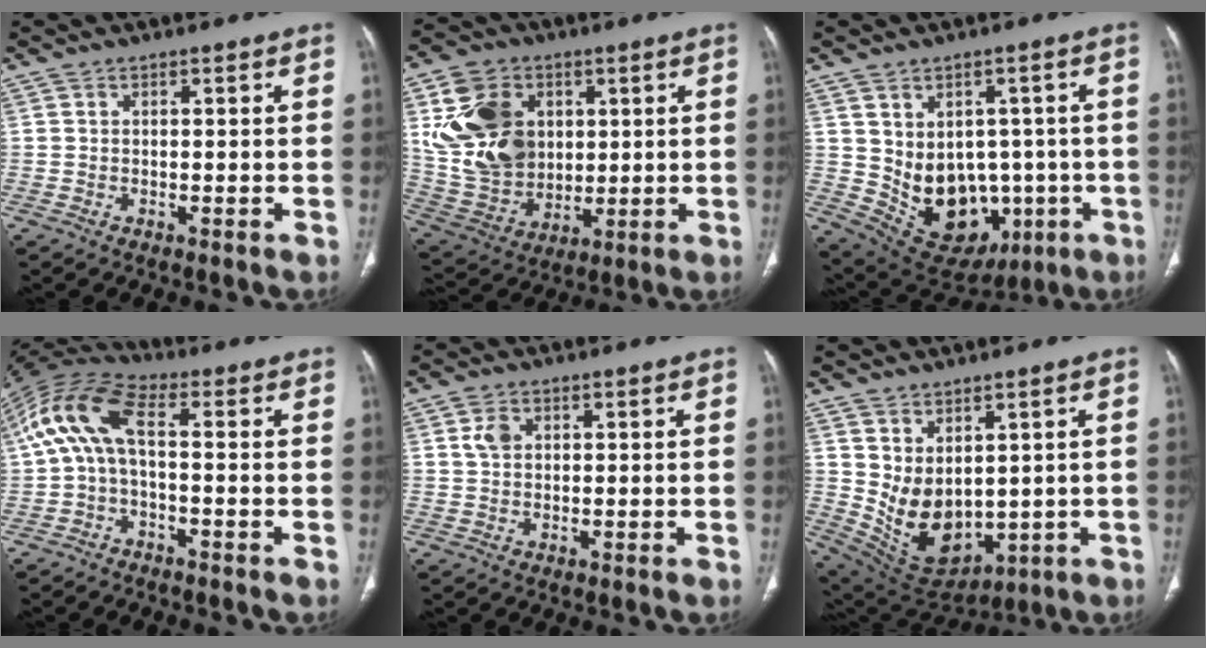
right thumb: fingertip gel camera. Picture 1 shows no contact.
{"total": 18.8, "force": [4.5, 14.4, 11.1], "torque": [-0.182, -0.006, 0.101]}
{"total": 15.1, "force": [-2.1, 11.5, 9.6], "torque": [-0.105, 0.015, 0.010]}
{"total": 11.3, "force": [-0.1, 4.9, 10.1], "torque": [-0.217, 0.045, -0.011]}
{"total": 2.8, "force": [1.0, 2.0, 1.7], "torque": [-0.026, 0.003, 0.022]}
{"total": 11.8, "force": [1.8, 7.8, 8.7], "torque": [-0.129, -0.027, 0.072]}